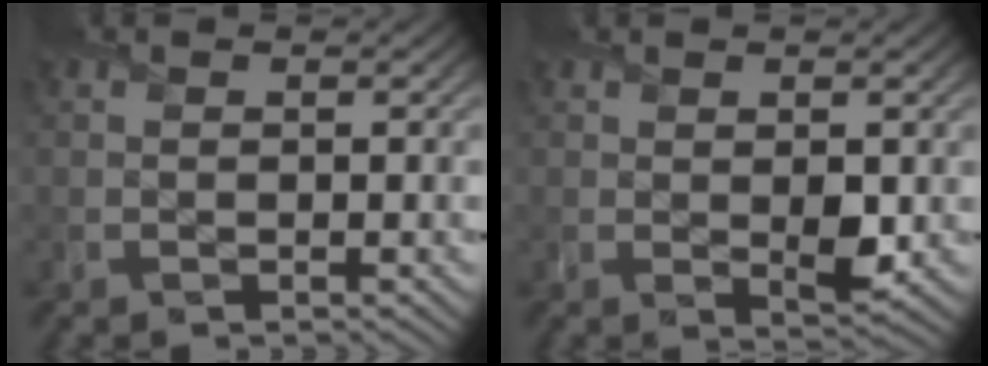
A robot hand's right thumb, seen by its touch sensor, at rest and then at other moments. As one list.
[{"total": 2.3, "force": [0.3, 1.3, 1.9], "torque": [-0.031, -0.010, 0.010]}]